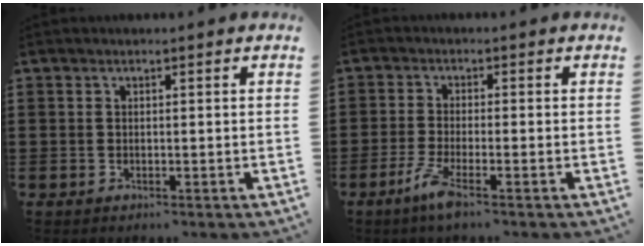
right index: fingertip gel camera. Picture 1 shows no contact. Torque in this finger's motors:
{"motor_torque": [1.17, -0.41, 0.11, 0.08]}